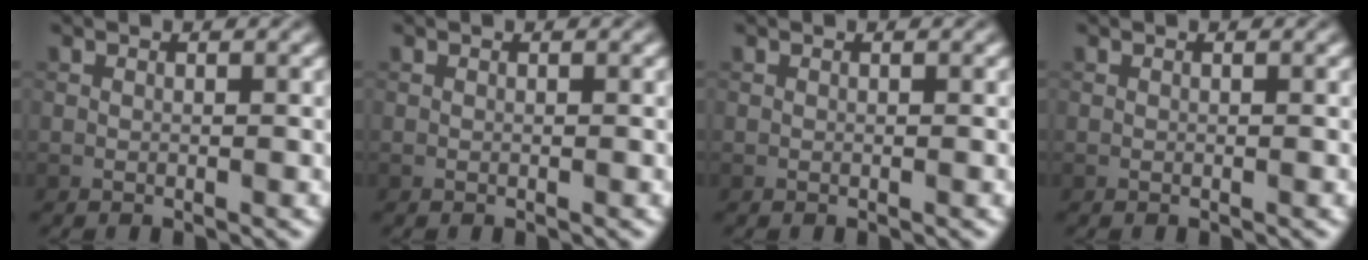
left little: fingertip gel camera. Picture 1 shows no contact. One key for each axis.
{"total": 0.0}
{"total": 0.0}
{"total": 0.0}